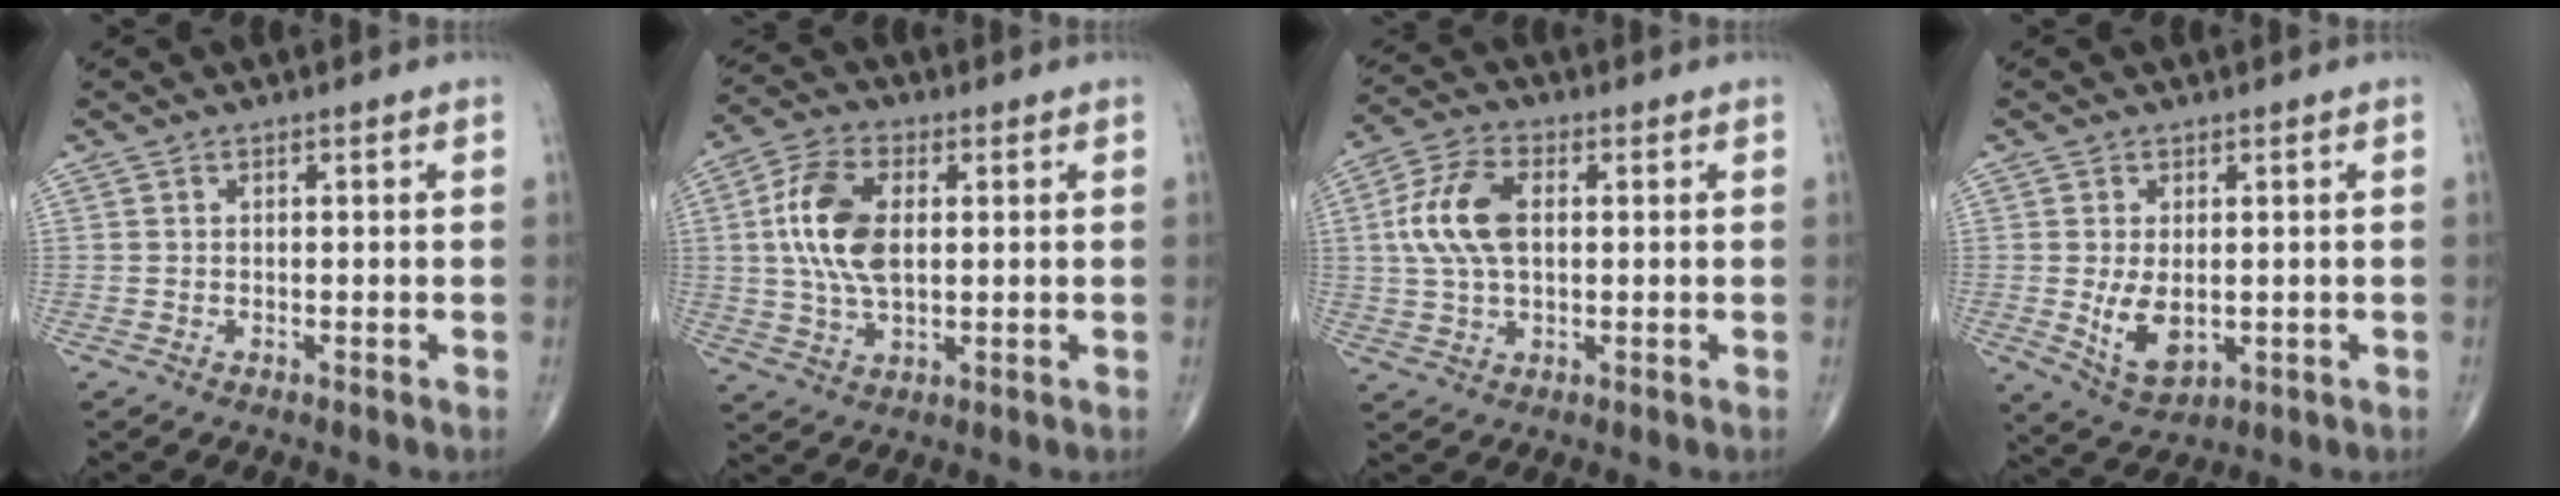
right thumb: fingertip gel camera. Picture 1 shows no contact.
{"total": 12.0, "force": [1.5, 6.5, 10.0], "torque": [-0.200, 0.006, 0.026]}
{"total": 11.0, "force": [1.2, 6.3, 8.9], "torque": [-0.186, 0.016, 0.021]}
{"total": 7.0, "force": [-0.6, 4.1, 5.7], "torque": [-0.093, -0.015, 0.003]}